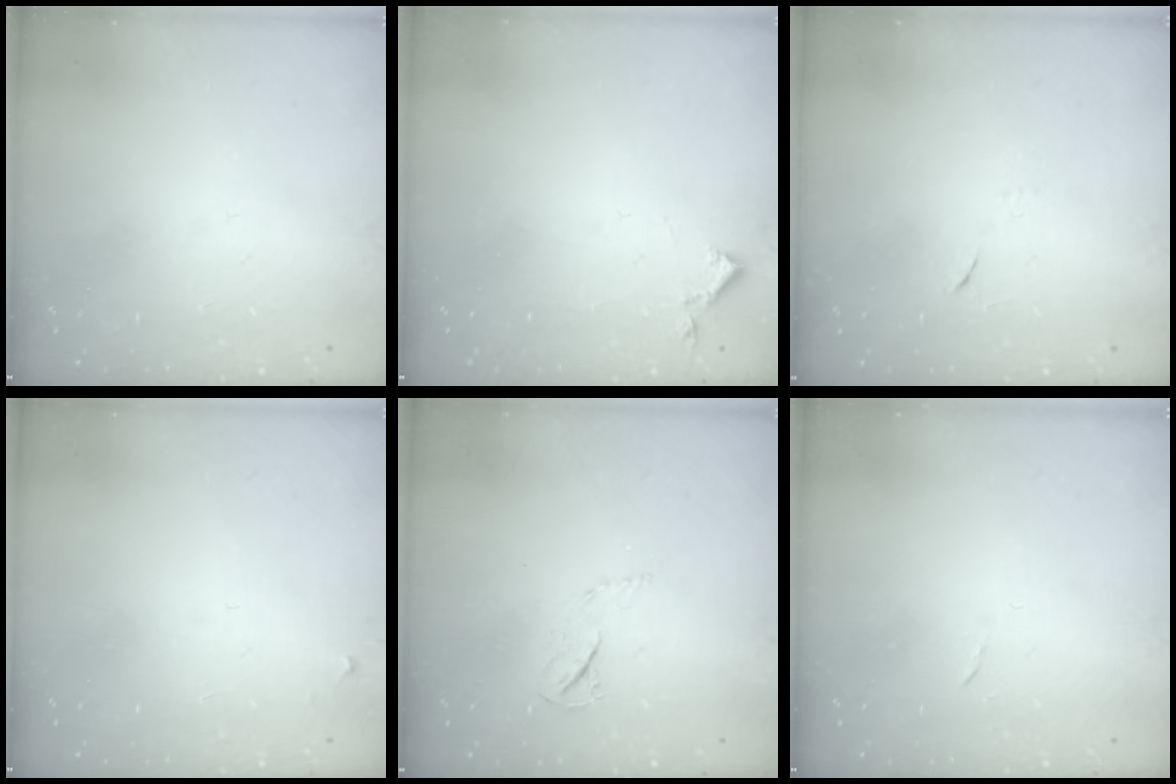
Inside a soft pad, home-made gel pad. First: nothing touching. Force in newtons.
{"total": 2.9, "press": 2.9, "slide": 0.5}
{"total": 5.2, "press": 5.1, "slide": 0.7}
{"total": 4.2, "press": 4.1, "slide": 0.7}
{"total": 4.4, "press": 4.4, "slide": 0.6}
{"total": 2.3, "press": 2.3, "slide": 0.4}